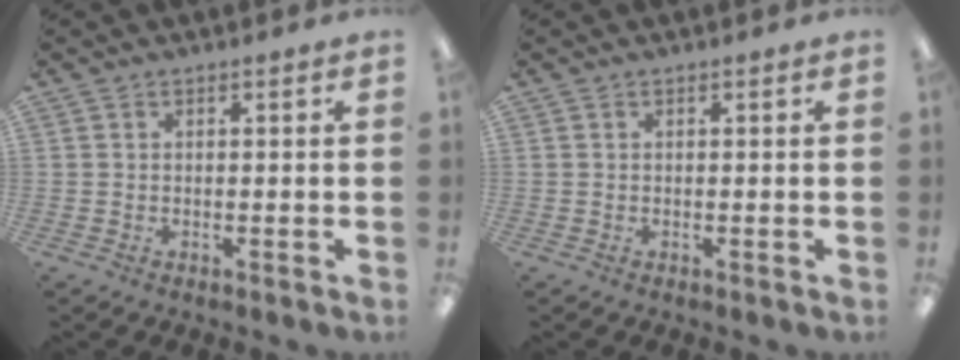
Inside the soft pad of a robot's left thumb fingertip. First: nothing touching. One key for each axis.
{"total": 0.0}